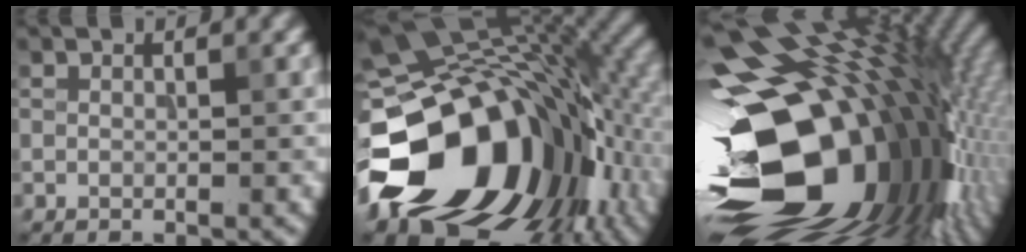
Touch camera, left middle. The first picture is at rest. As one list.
[{"total": 19.7, "force": [-5.2, 13.3, 13.6], "torque": [-0.250, -0.030, -0.080]}, {"total": 20.5, "force": [-4.0, 13.0, 15.3], "torque": [-0.257, -0.032, -0.062]}]